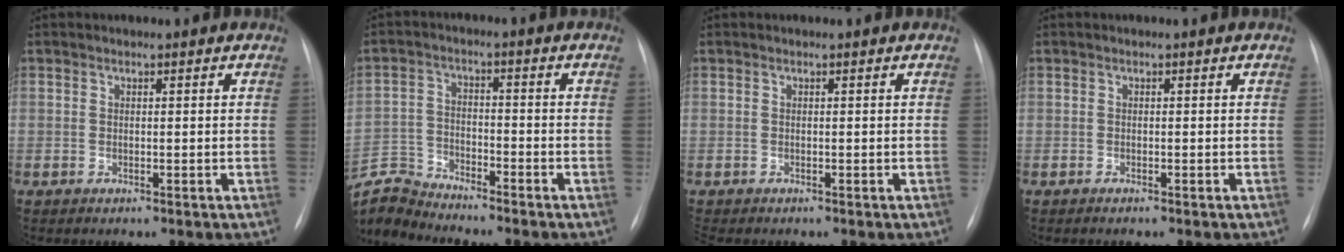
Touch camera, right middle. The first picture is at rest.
{"total": 7.9, "force": [-7.9, -0.1, -0.3], "torque": [0.000, 0.008, -0.153]}
{"total": 1.6, "force": [-1.4, 0.5, 0.6], "torque": [-0.010, -0.005, -0.015]}
{"total": 0.9, "force": [-0.7, 0.2, 0.5], "torque": [-0.012, -0.002, -0.007]}